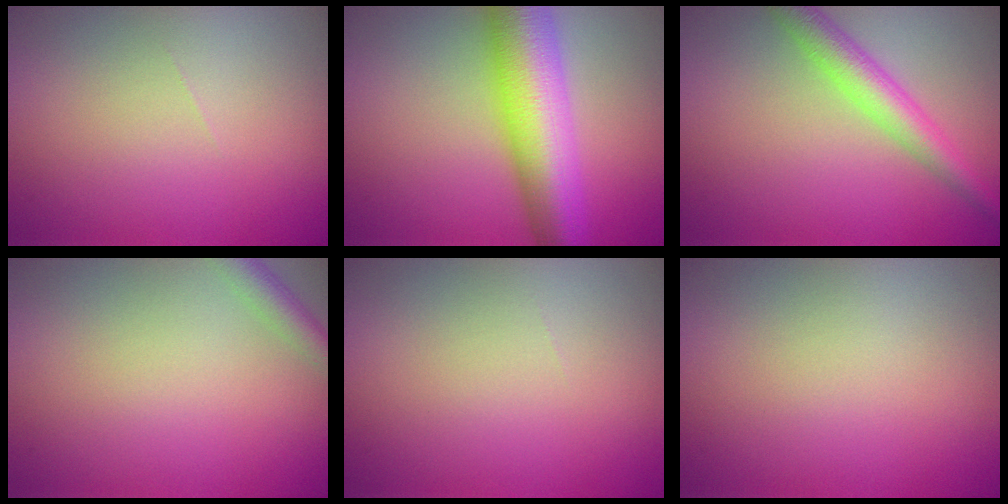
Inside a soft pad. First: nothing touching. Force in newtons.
{"total": 10.3, "press": 10.3, "slide": 0.1}
{"total": 3.9, "press": 3.9, "slide": 0.1}
{"total": 2.3, "press": 2.3, "slide": 0.1}
{"total": 0.0}
{"total": 0.0}